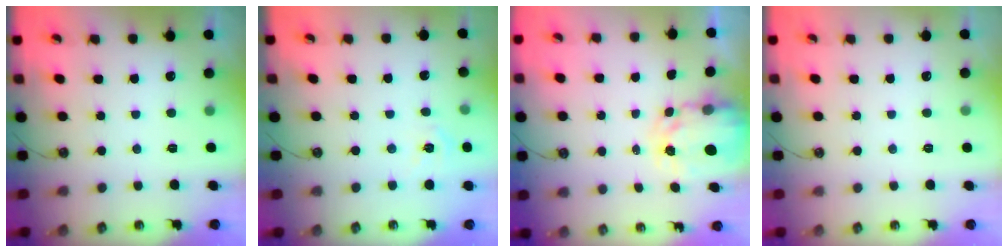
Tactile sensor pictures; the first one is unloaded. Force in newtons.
{"total": 4.6, "press": 4.6, "slide": 0.7}
{"total": 4.2, "press": 4.2, "slide": 0.3}
{"total": 0.0}